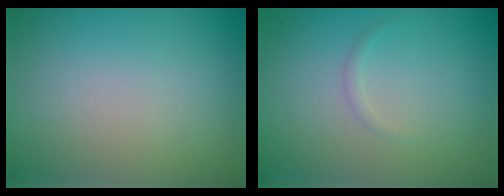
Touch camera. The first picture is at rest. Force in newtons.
{"total": 0.5, "press": 0.5, "slide": 0.0}